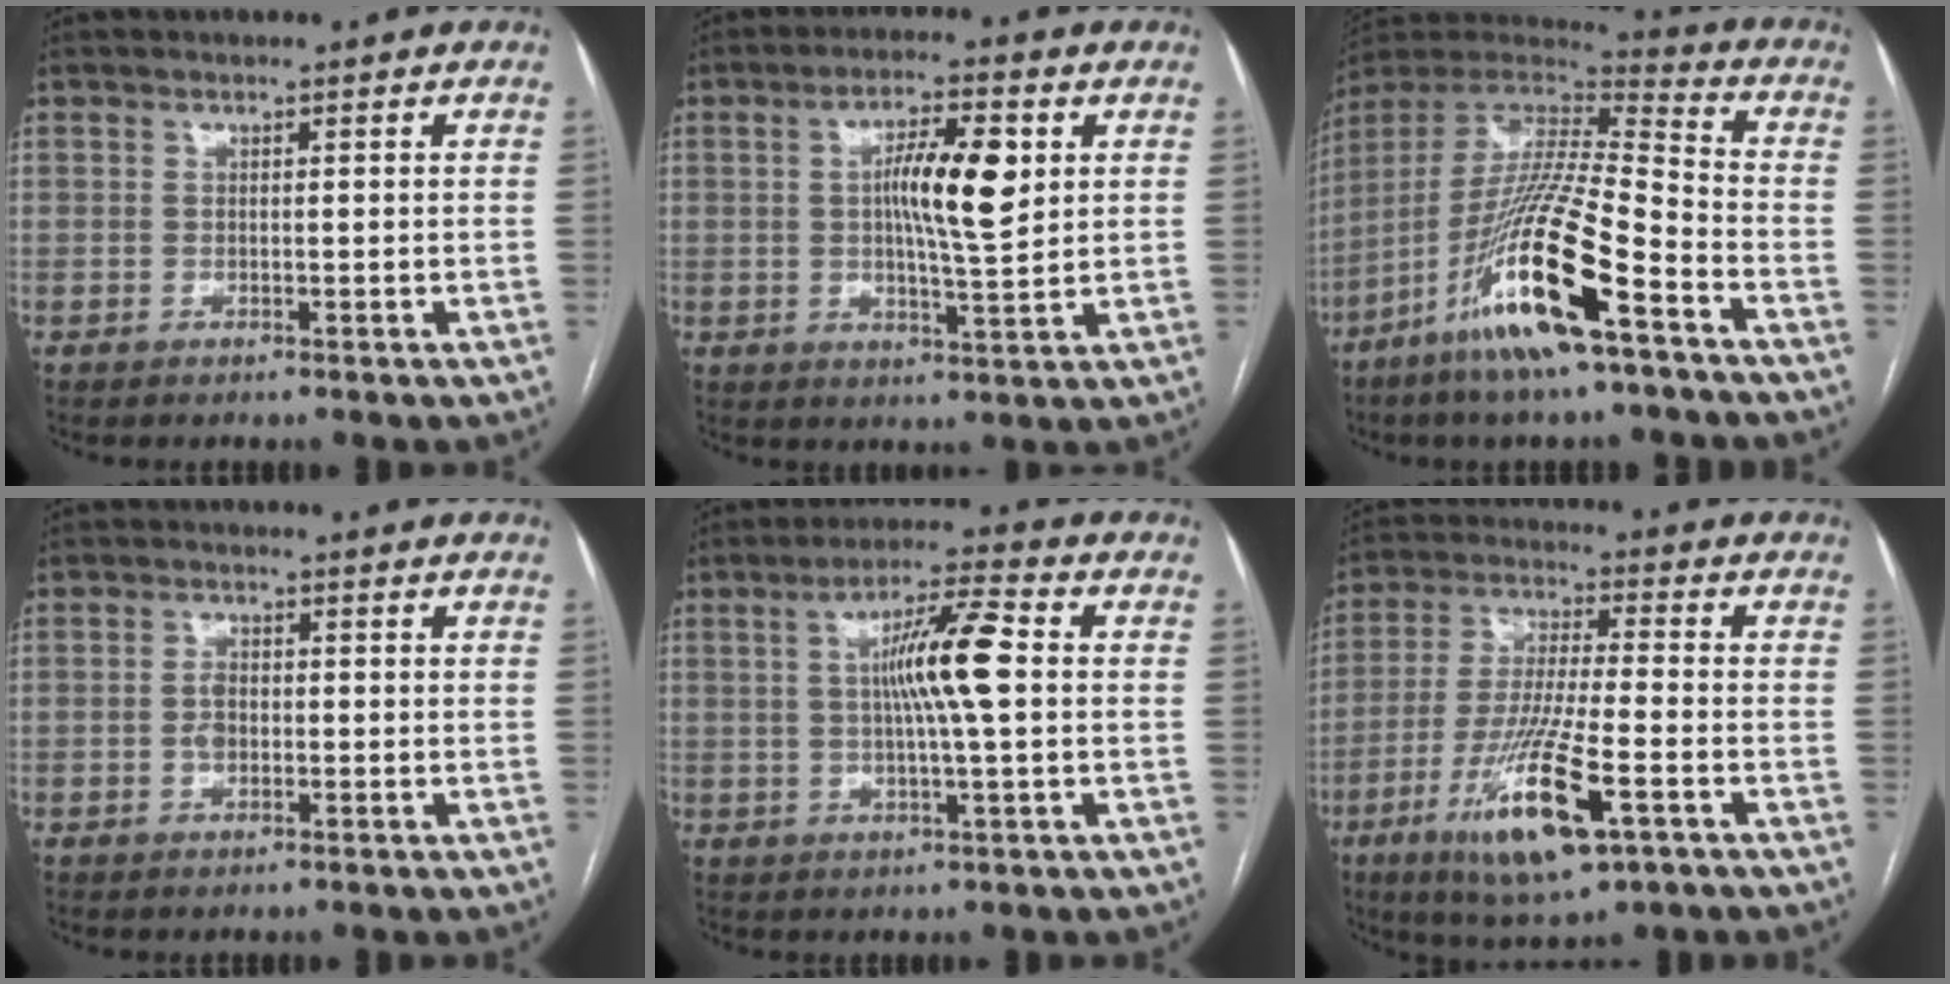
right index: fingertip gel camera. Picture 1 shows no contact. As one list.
[{"total": 9.1, "force": [1.9, 1.5, 8.8], "torque": [-0.151, 0.007, 0.032]}, {"total": 20.7, "force": [-10.5, 1.9, 17.8], "torque": [-0.378, -0.042, -0.201]}, {"total": 2.5, "force": [-0.5, 1.7, 1.8], "torque": [-0.035, 0.005, -0.010]}, {"total": 9.5, "force": [1.0, 0.4, 9.5], "torque": [-0.166, 0.010, 0.014]}, {"total": 14.9, "force": [-6.7, 2.1, 13.1], "torque": [-0.255, -0.026, -0.114]}]